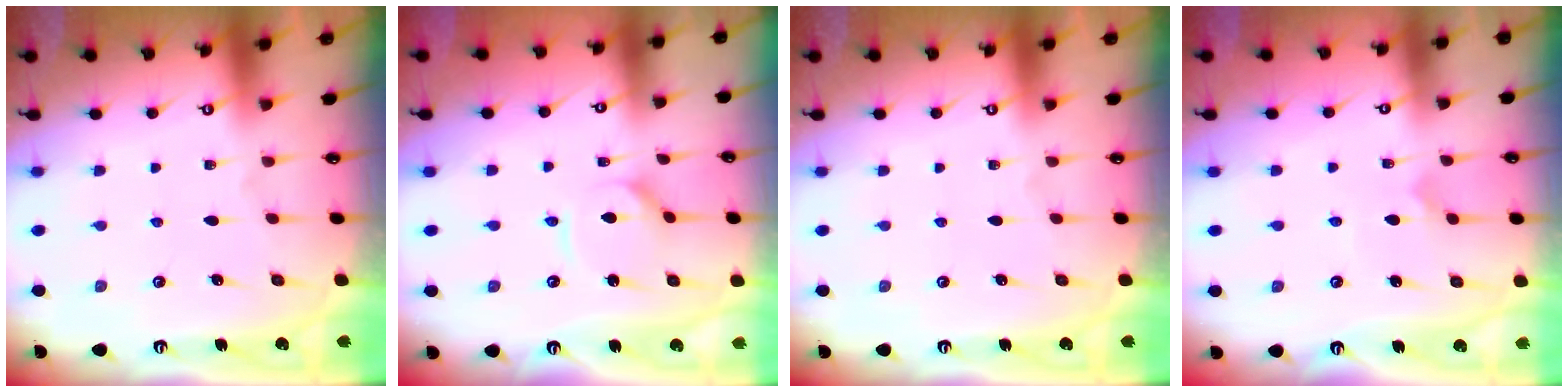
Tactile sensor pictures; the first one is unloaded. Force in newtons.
{"total": 5.4, "press": 5.4, "slide": 0.6}
{"total": 0.0}
{"total": 3.3, "press": 3.3, "slide": 0.5}